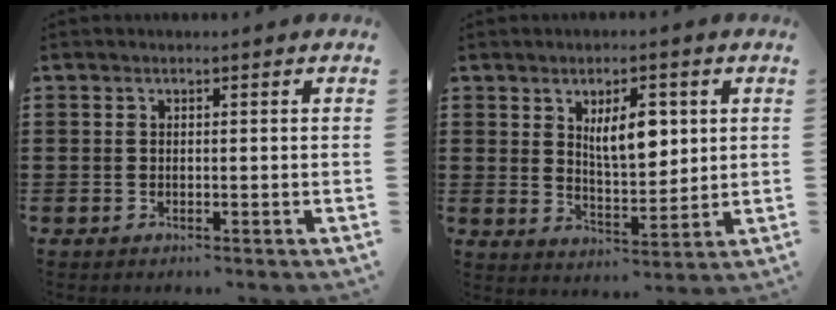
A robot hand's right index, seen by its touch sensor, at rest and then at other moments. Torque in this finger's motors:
{"motor_torque": [0.27, -0.16, 0.35, 0.10]}